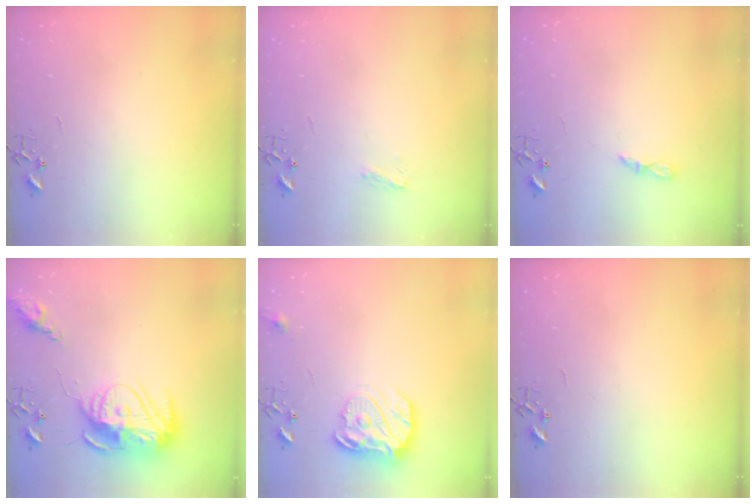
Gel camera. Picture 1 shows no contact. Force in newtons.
{"total": 5.7, "press": 5.7, "slide": 0.7}
{"total": 5.3, "press": 5.3, "slide": 0.7}
{"total": 18.7, "press": 18.6, "slide": 1.7}
{"total": 17.2, "press": 17.1, "slide": 1.7}
{"total": 0.0}